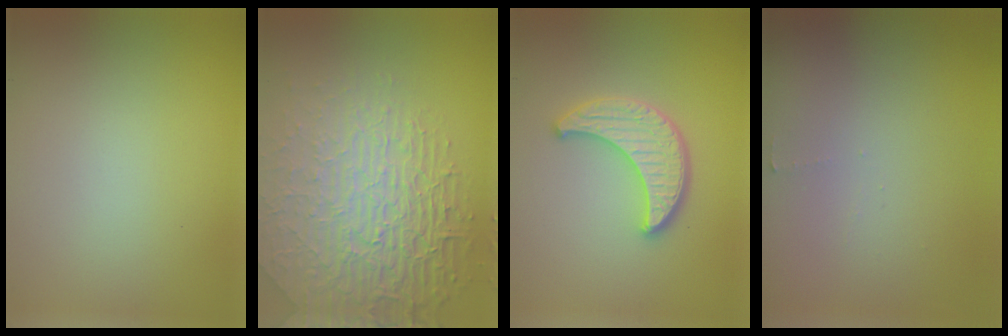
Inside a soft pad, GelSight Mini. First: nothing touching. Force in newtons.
{"total": 8.6, "press": 5.8, "slide": 6.3}
{"total": 3.8, "press": 3.6, "slide": 1.2}
{"total": 0.5, "press": 0.5, "slide": 0.1}